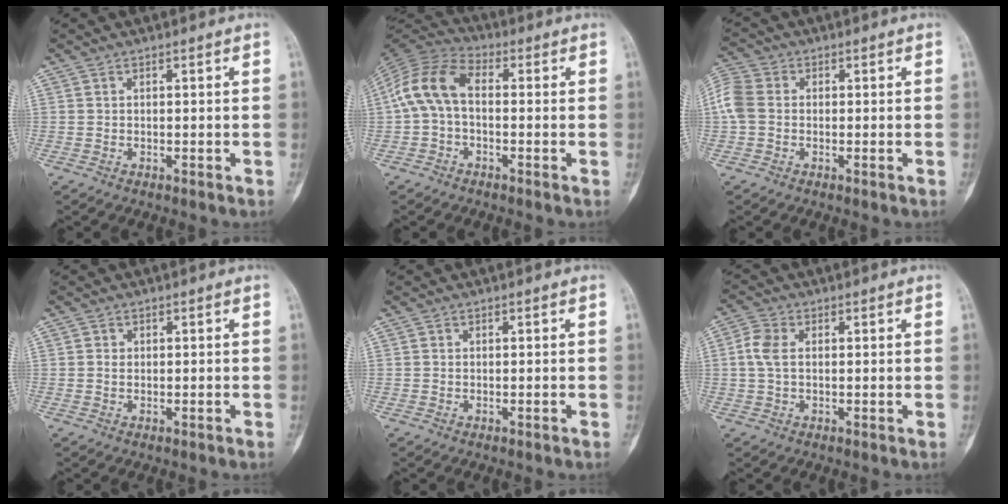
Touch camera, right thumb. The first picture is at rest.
{"total": 10.3, "force": [0.0, 6.2, 8.2], "torque": [-0.164, 0.031, -0.014]}
{"total": 6.6, "force": [-0.2, 5.1, 4.2], "torque": [-0.101, 0.015, -0.014]}
{"total": 1.0, "force": [0.0, 0.9, 0.5], "torque": [-0.009, 0.002, 0.000]}
{"total": 0.0}
{"total": 4.4, "force": [0.4, 2.9, 3.3], "torque": [-0.081, 0.010, 0.001]}